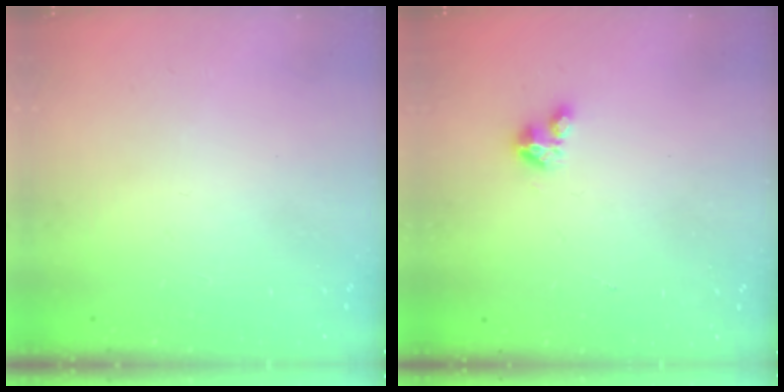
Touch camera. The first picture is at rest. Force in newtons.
{"total": 2.8, "press": 2.8, "slide": 0.2}